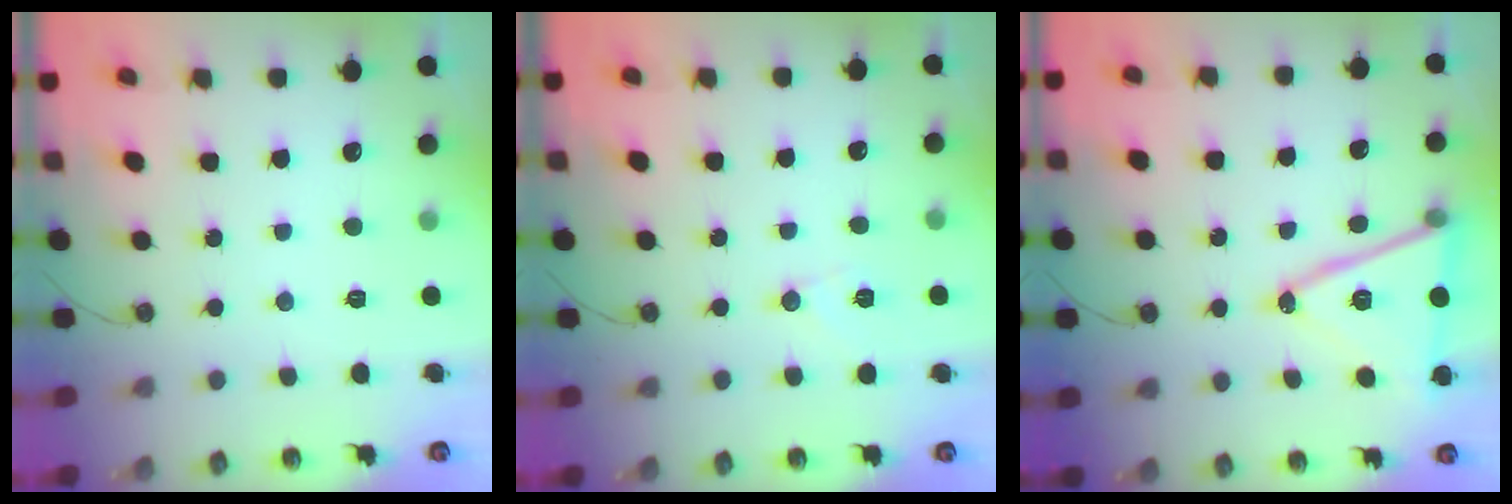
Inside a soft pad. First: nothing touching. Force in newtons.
{"total": 6.6, "press": 6.3, "slide": 1.7}
{"total": 15.8, "press": 15.4, "slide": 3.6}